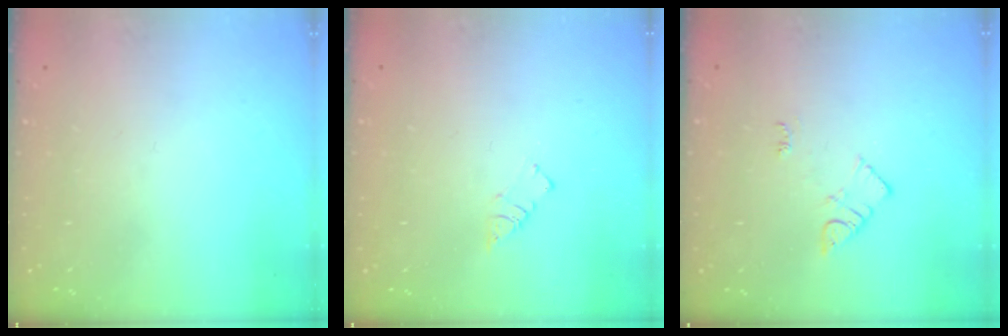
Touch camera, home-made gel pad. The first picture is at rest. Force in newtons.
{"total": 2.6, "press": 2.6, "slide": 0.3}
{"total": 4.5, "press": 4.5, "slide": 0.6}